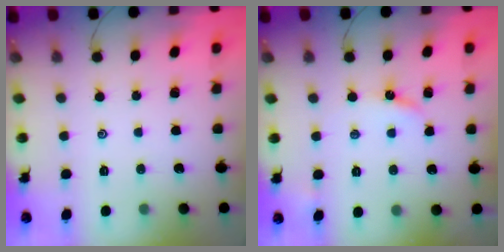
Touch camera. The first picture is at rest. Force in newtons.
{"total": 4.1, "press": 4.1, "slide": 0.4}